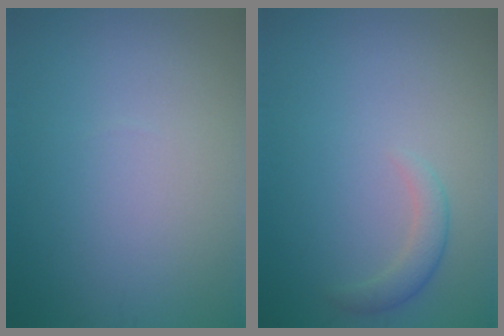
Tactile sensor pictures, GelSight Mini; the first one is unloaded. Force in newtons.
{"total": 1.8, "press": 1.7, "slide": 0.2}